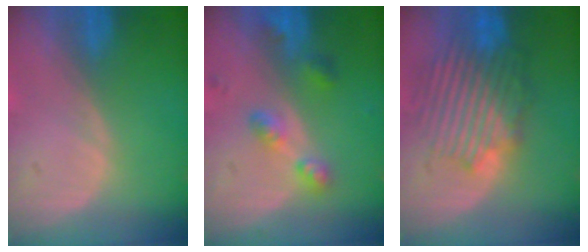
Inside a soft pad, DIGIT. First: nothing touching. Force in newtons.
{"total": 5.3, "press": 4.8, "slide": 2.2}
{"total": 9.3, "press": 9.2, "slide": 1.7}